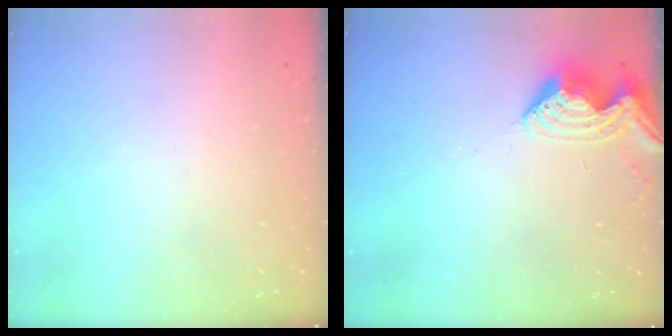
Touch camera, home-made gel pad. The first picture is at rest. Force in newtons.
{"total": 9.6, "press": 9.6, "slide": 1.0}